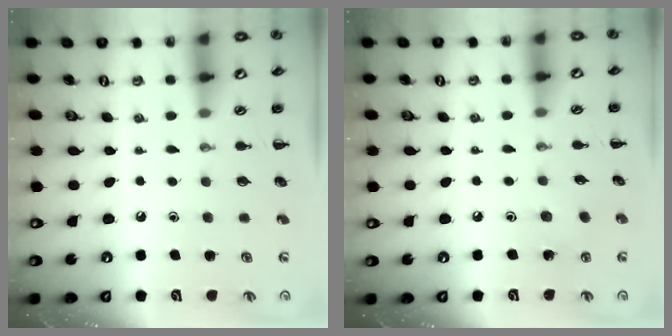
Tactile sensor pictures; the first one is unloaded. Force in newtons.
{"total": 2.8, "press": 2.7, "slide": 0.8}